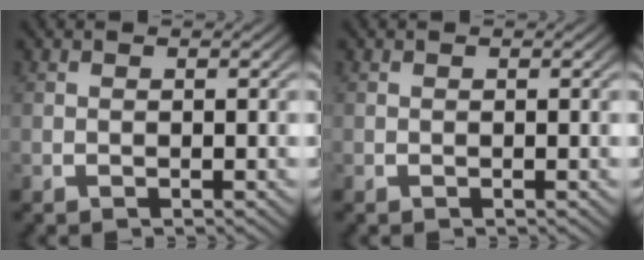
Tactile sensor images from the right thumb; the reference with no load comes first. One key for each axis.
{"total": 0.0}